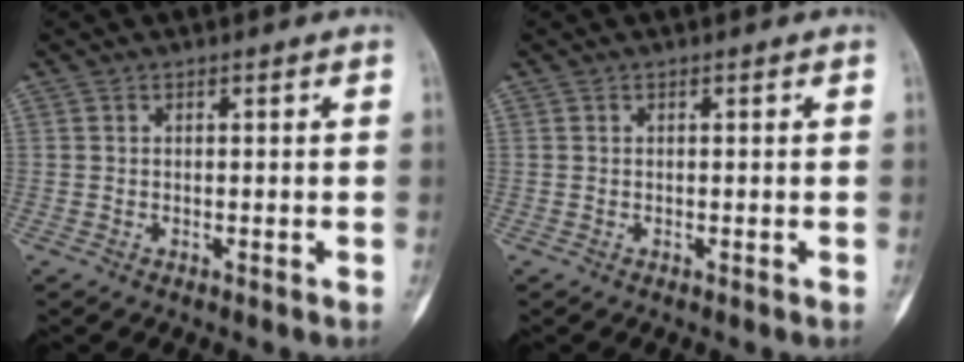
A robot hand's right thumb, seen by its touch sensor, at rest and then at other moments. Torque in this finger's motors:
{"motor_torque": [0.00, 0.00, 0.01, -0.01, 0.00]}